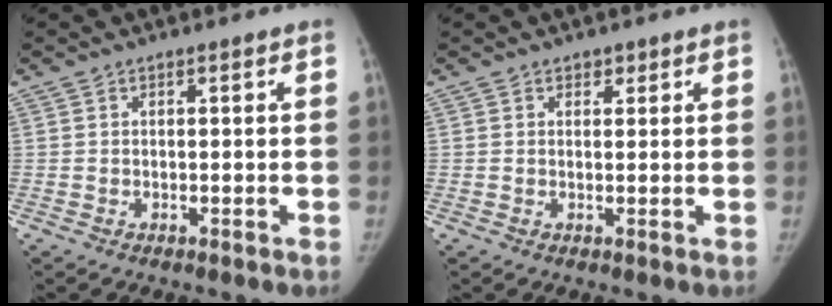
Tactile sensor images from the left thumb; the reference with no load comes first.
{"total": 1.3, "force": [1.0, 0.8, 0.3], "torque": [0.010, -0.005, 0.012]}